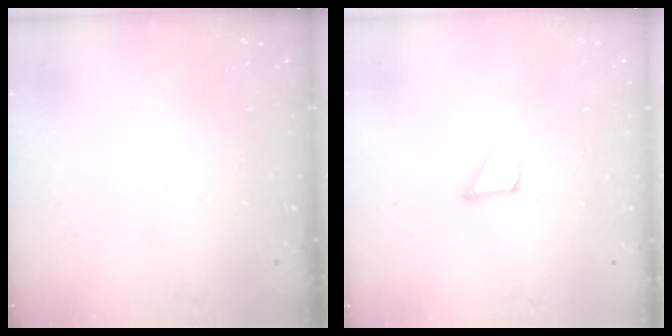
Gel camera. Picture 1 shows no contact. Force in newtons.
{"total": 2.1, "press": 2.1, "slide": 0.0}